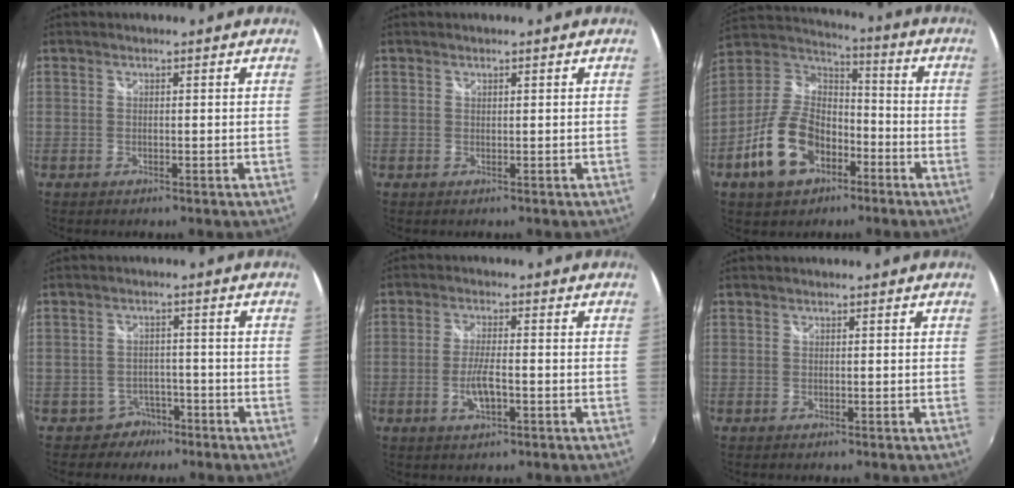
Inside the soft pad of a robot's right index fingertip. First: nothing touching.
{"total": 0.0}
{"total": 16.4, "force": [-7.1, 10.7, 10.2], "torque": [-0.229, 0.012, -0.119]}
{"total": 4.3, "force": [-3.0, 3.1, -0.2], "torque": [0.000, 0.022, -0.044]}
{"total": 5.0, "force": [-1.8, 1.2, 4.5], "torque": [-0.091, -0.004, -0.033]}
{"total": 0.0}